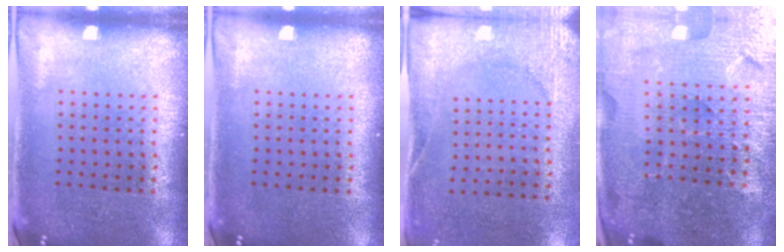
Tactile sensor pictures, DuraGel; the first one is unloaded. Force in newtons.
{"total": 0.0}
{"total": 2.7, "press": 2.2, "slide": 1.5}
{"total": 5.6, "press": 5.1, "slide": 2.3}